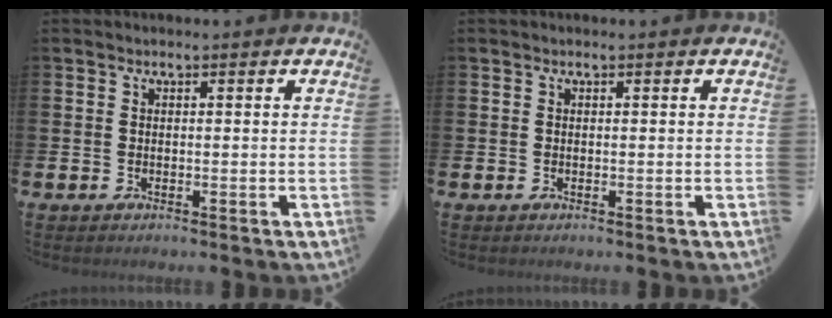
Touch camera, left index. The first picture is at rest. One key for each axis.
{"total": 0.0}